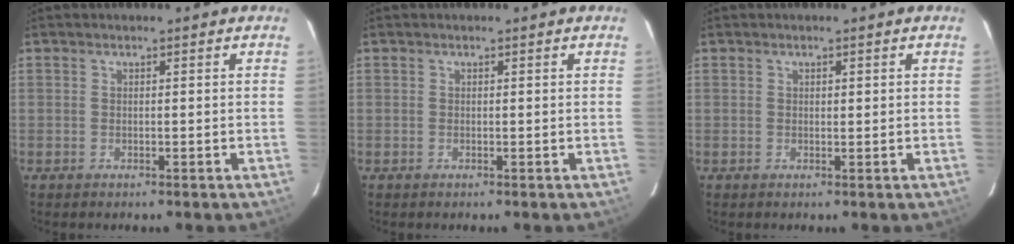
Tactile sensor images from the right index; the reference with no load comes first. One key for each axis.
{"total": 0.0}
{"total": 0.6, "fx": 0.2, "fy": 0.3, "fz": 0.5, "tx": -0.008, "ty": 0.000, "tz": 0.004}